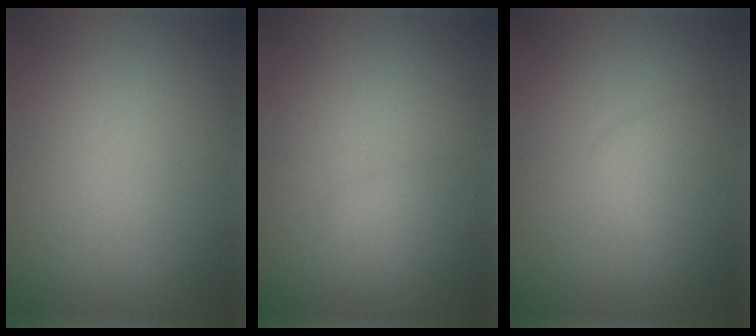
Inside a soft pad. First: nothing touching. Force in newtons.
{"total": 1.0, "press": 1.0, "slide": 0.1}
{"total": 1.6, "press": 1.6, "slide": 0.2}